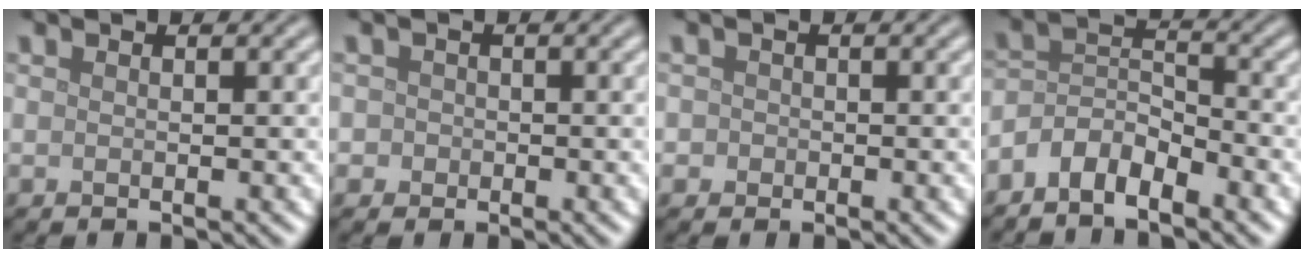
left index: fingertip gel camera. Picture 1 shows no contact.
{"total": 1.5, "force": [0.1, 1.5, 0.3], "torque": [0.009, 0.005, -0.009]}
{"total": 1.2, "force": [0.0, 1.1, 0.2], "torque": [0.009, 0.000, -0.007]}
{"total": 3.9, "force": [-3.0, 1.6, 2.0], "torque": [-0.036, 0.009, -0.064]}